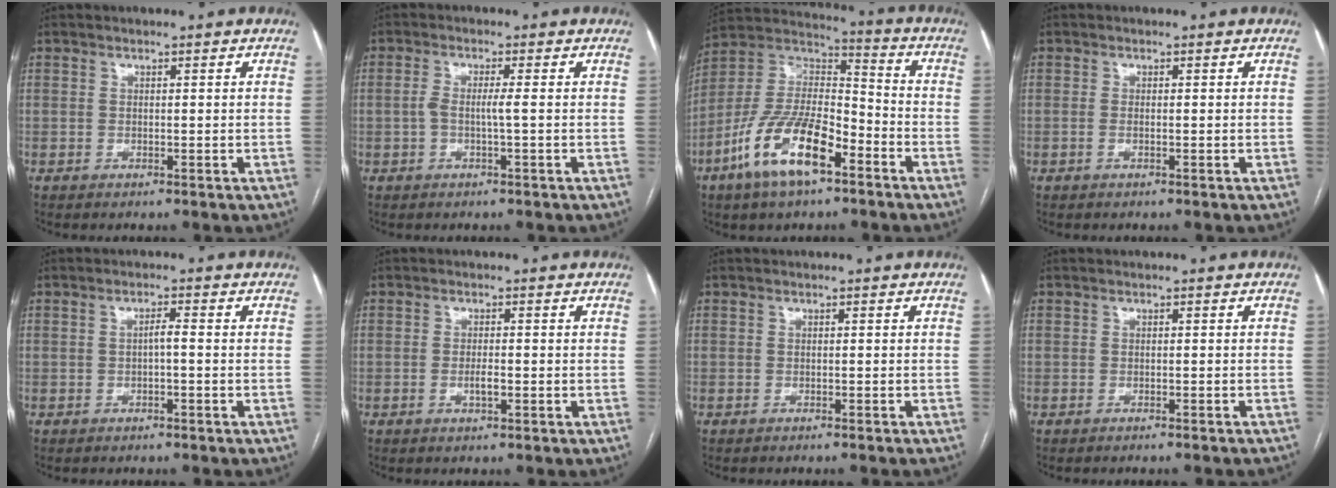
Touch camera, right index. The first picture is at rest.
{"total": 2.7, "force": [-0.4, 0.1, 2.7], "torque": [-0.053, 0.008, -0.007]}
{"total": 16.0, "force": [-8.3, 5.4, 12.6], "torque": [-0.257, 0.002, -0.154]}
{"total": 0.7, "force": [-0.3, 0.2, 0.6], "torque": [-0.015, 0.000, -0.006]}
{"total": 1.5, "force": [-0.4, 0.2, 1.5], "torque": [-0.024, 0.004, -0.007]}
{"total": 1.9, "force": [-0.7, 0.4, 1.7], "torque": [-0.032, 0.000, -0.012]}
{"total": 1.7, "force": [-1.6, 0.0, 0.6], "torque": [-0.008, 0.000, -0.019]}
{"total": 3.9, "force": [-3.7, 0.5, 1.2], "torque": [-0.012, -0.003, -0.044]}